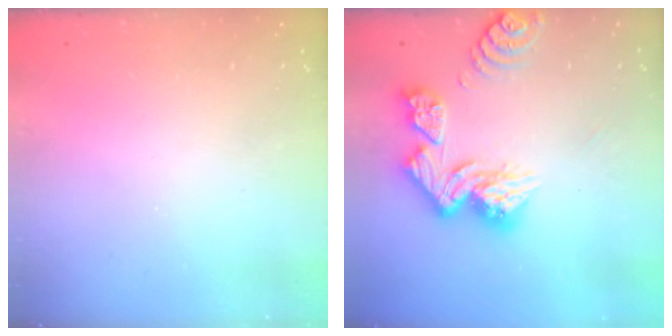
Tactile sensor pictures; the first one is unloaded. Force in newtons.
{"total": 13.6, "press": 13.5, "slide": 1.6}